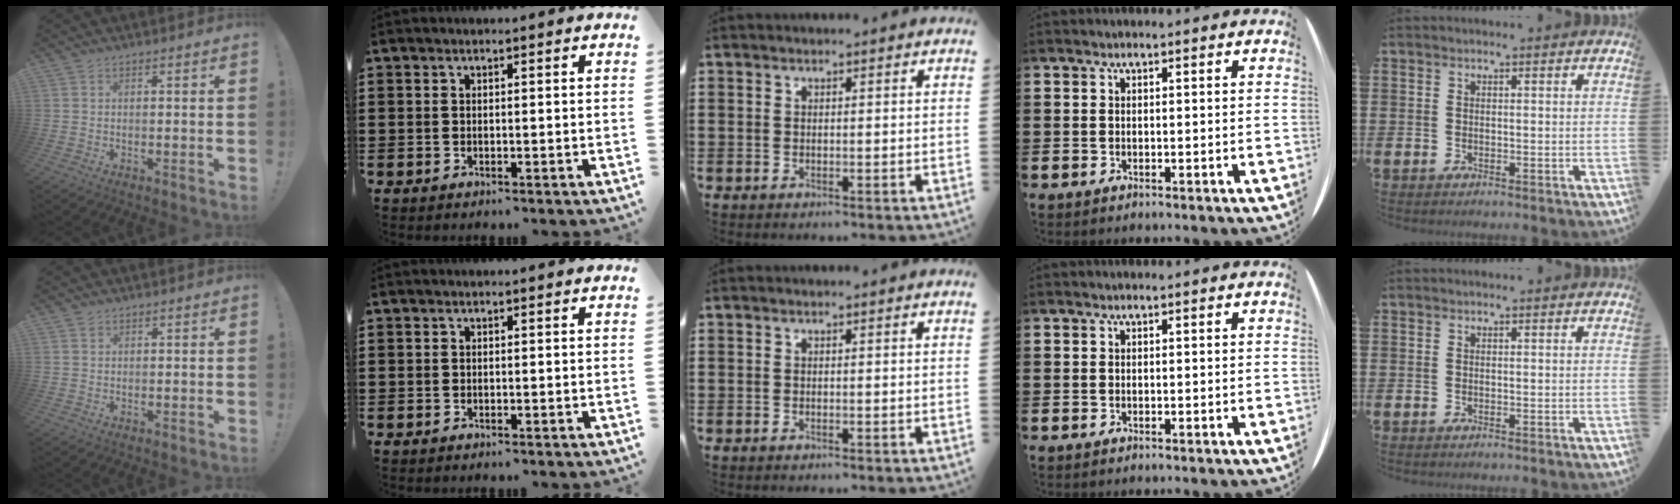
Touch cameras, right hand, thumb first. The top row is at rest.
{"thumb": {"total": 0.7, "force": [0.6, 0.4, 0.1], "torque": [0.007, -0.005, 0.010]}}